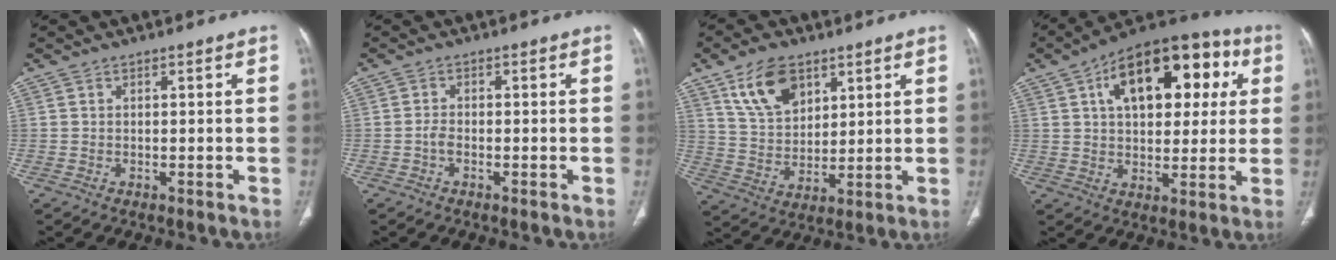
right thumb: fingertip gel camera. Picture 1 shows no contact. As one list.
[{"total": 1.6, "force": [-0.7, 0.6, 1.3], "torque": [-0.029, 0.002, -0.019]}, {"total": 11.3, "force": [6.4, 6.8, 6.5], "torque": [-0.096, -0.029, 0.126]}, {"total": 21.9, "force": [6.9, 12.1, 17.0], "torque": [-0.207, 0.022, 0.096]}]